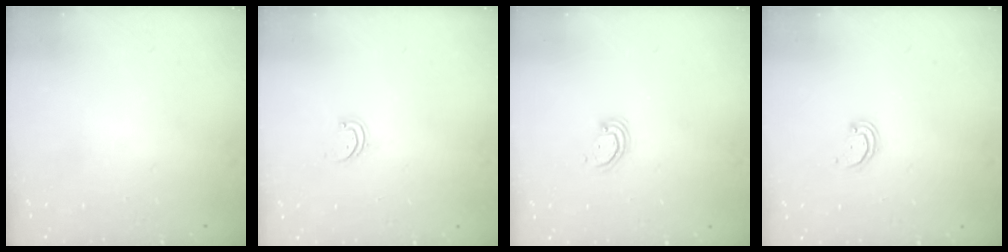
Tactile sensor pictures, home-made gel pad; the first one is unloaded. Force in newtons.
{"total": 1.7, "press": 1.7, "slide": 0.3}
{"total": 3.7, "press": 3.7, "slide": 0.3}
{"total": 2.2, "press": 2.2, "slide": 0.2}